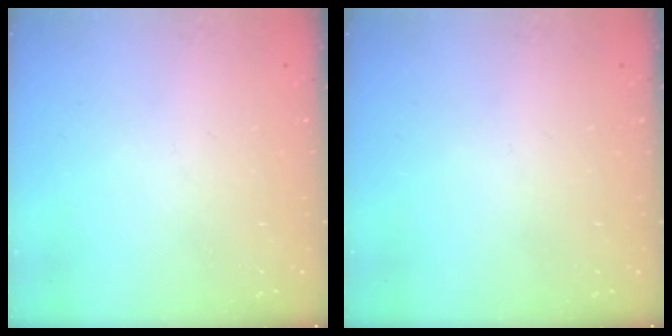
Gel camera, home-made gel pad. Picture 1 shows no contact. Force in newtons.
{"total": 0.0}